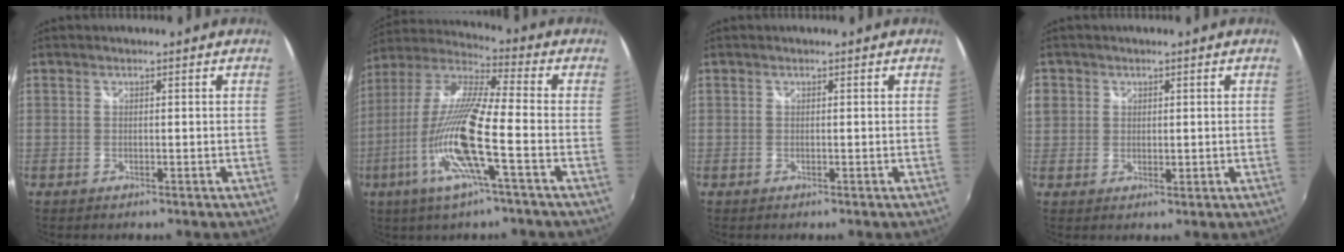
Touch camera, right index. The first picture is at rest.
{"total": 17.0, "force": [-6.1, 1.1, 15.8], "torque": [-0.304, -0.022, -0.125]}
{"total": 0.0}
{"total": 4.7, "force": [1.0, 4.3, 1.7], "torque": [-0.034, 0.005, 0.019]}